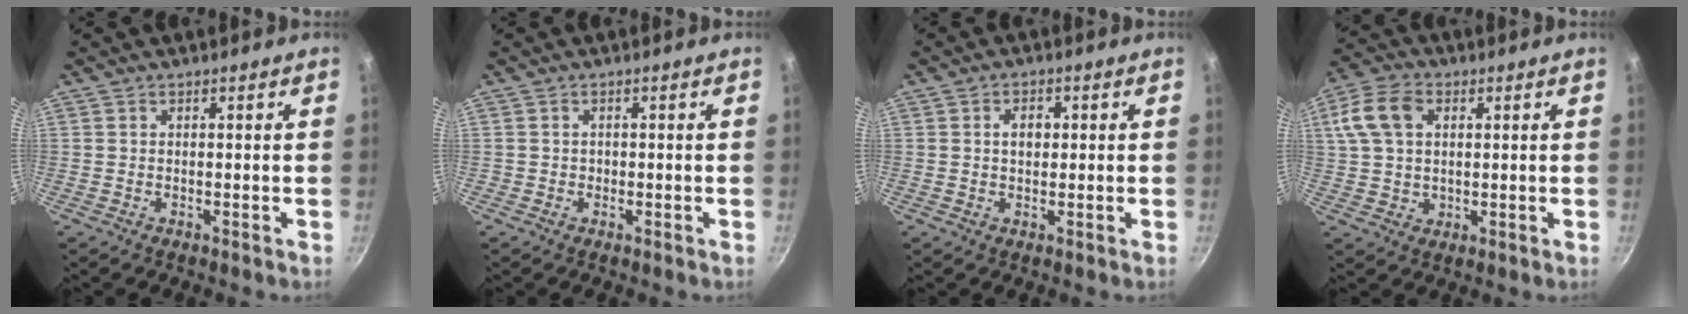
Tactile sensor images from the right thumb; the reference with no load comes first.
{"total": 0.8, "force": [-0.2, 0.8, 0.1], "torque": [0.002, 0.003, -0.003]}
{"total": 3.1, "force": [0.4, 2.2, 2.2], "torque": [-0.022, 0.006, 0.006]}
{"total": 10.6, "force": [2.8, 7.6, 6.8], "torque": [-0.123, 0.007, 0.046]}